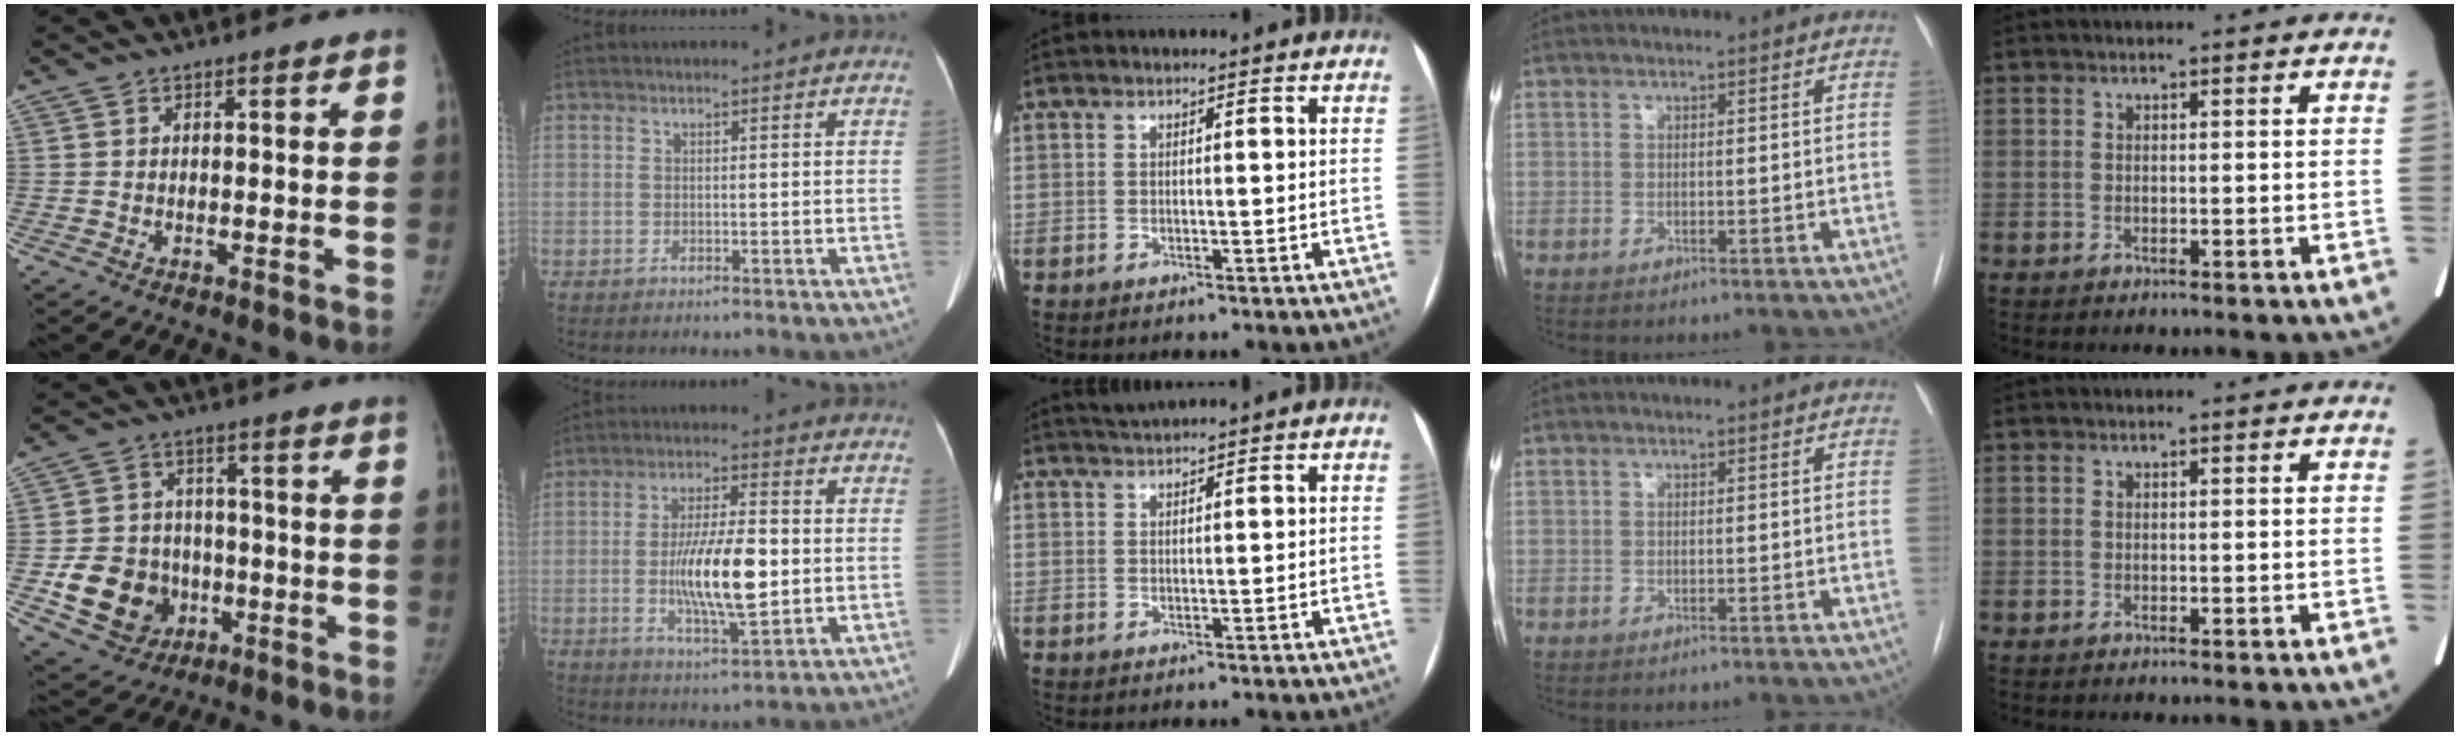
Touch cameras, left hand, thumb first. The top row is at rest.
{"thumb": {"total": 13.3, "force": [-3.5, 11.4, 5.8], "torque": [-0.074, 0.018, -0.047]}, "index": {"total": 11.0, "force": [-1.0, 2.3, 10.8], "torque": [-0.199, -0.009, -0.017]}, "middle": {"total": 1.5, "force": [1.3, -0.7, 0.0], "torque": [-0.005, 0.001, 0.034]}}